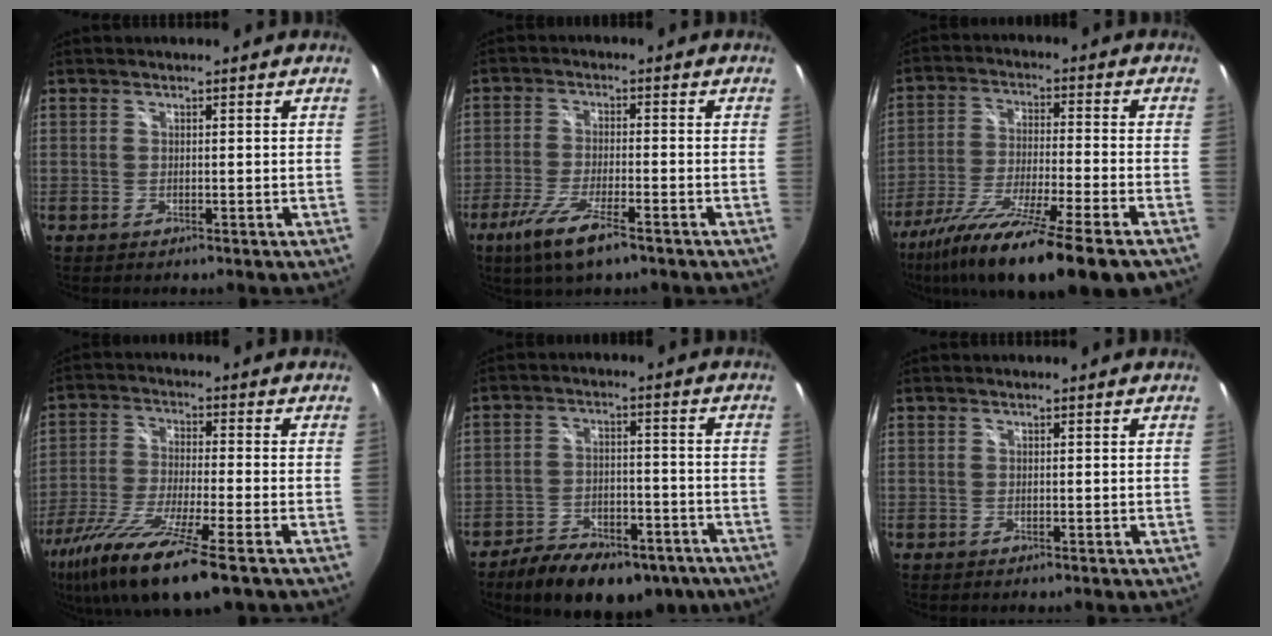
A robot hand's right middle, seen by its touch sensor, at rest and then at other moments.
{"total": 9.0, "force": [-5.8, 1.6, 6.7], "torque": [-0.154, -0.025, -0.108]}
{"total": 19.4, "force": [-13.8, 1.0, 13.6], "torque": [-0.253, -0.061, -0.237]}
{"total": 17.4, "force": [-11.3, 2.3, 13.0], "torque": [-0.264, -0.060, -0.205]}
{"total": 16.9, "force": [-12.0, 8.1, 8.8], "torque": [-0.171, -0.006, -0.163]}
{"total": 0.0}